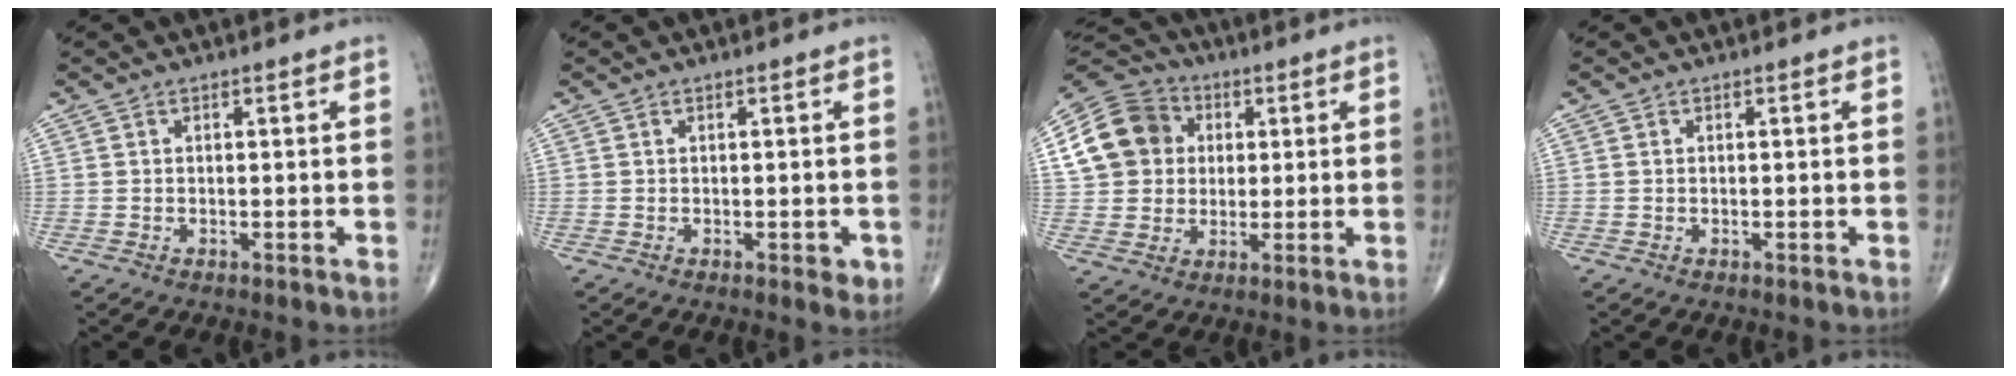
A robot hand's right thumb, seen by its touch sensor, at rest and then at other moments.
{"total": 1.8, "force": [-0.3, 0.8, 1.6], "torque": [-0.008, -0.002, -0.003]}
{"total": 13.7, "force": [2.9, 11.9, 6.2], "torque": [-0.101, 0.014, 0.045]}
{"total": 0.0}